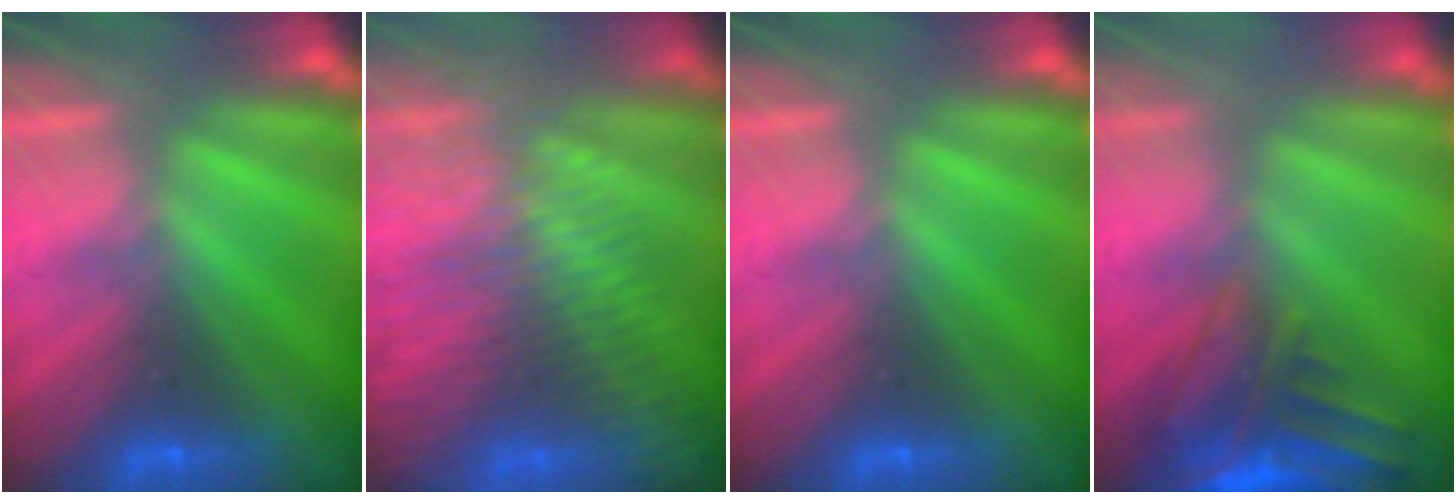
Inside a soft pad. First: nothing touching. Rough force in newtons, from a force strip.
{"total": 9.6}
{"total": 0.0}
{"total": 8.7}